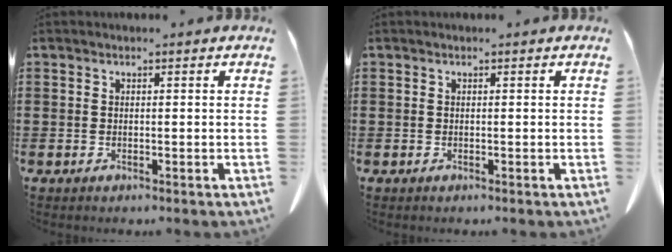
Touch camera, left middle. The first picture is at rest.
{"total": 0.0}